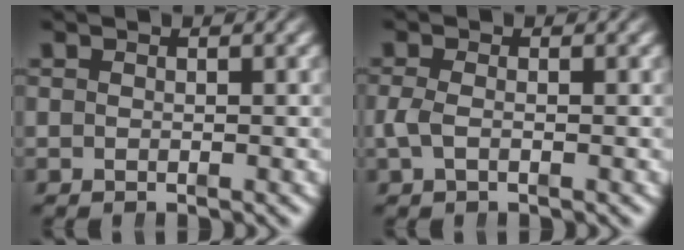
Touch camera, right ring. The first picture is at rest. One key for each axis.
{"total": 1.5, "fx": -0.6, "fy": 0.5, "fz": 1.3, "tx": -0.038, "ty": -0.011, "tz": -0.005}